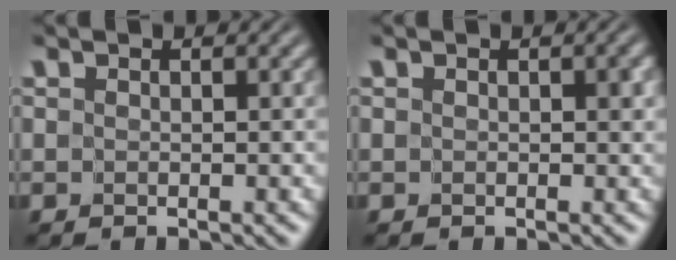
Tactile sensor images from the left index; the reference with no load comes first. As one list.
[{"total": 0.8, "force": [0.1, 0.5, 0.7], "torque": [-0.004, 0.000, 0.001]}]